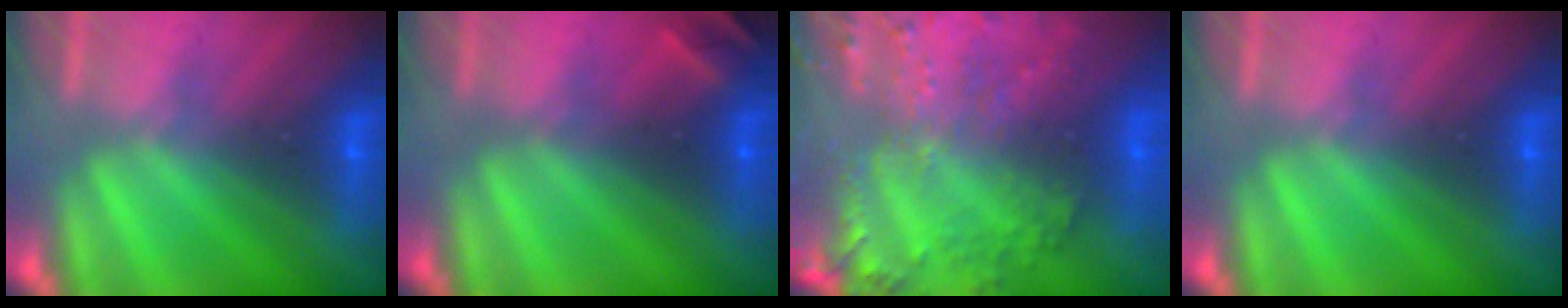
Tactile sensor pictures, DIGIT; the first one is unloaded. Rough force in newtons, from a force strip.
{"total": 2.0}
{"total": 5.8}
{"total": 0.0}